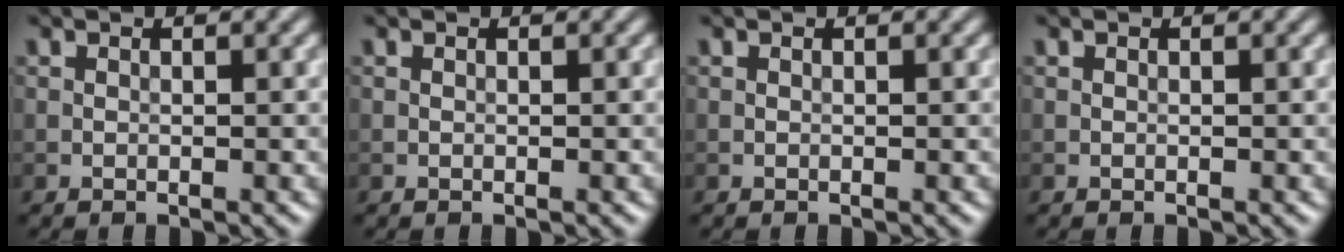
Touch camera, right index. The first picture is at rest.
{"total": 0.0}
{"total": 0.0}
{"total": 0.0}